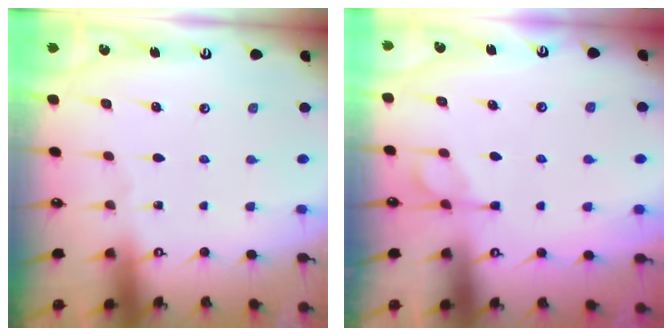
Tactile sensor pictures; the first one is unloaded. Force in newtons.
{"total": 1.1, "press": 0.0, "slide": 1.0}